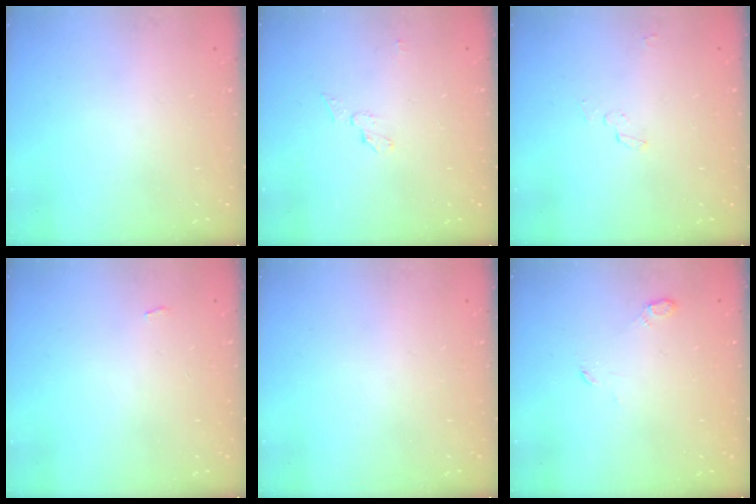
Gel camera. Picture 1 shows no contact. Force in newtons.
{"total": 3.8, "press": 3.8, "slide": 0.3}
{"total": 3.3, "press": 3.1, "slide": 1.2}
{"total": 2.3, "press": 2.3, "slide": 0.3}
{"total": 0.0}
{"total": 3.6, "press": 3.5, "slide": 0.7}